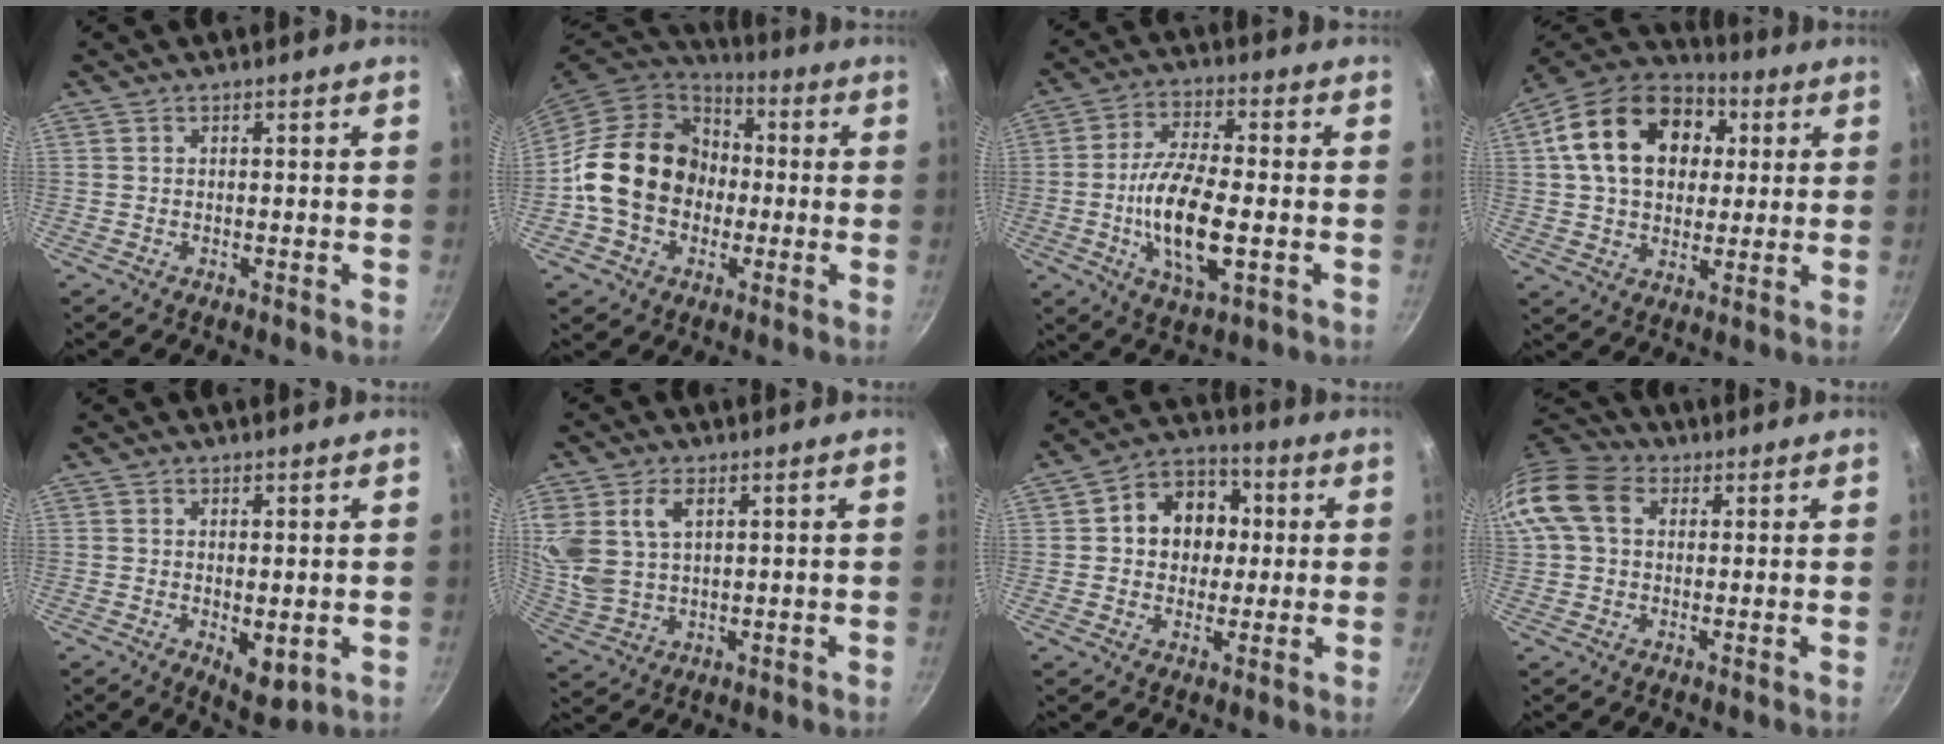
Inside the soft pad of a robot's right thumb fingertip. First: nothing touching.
{"total": 19.4, "force": [-1.2, 15.9, 11.1], "torque": [-0.171, 0.043, -0.026]}
{"total": 14.2, "force": [-2.4, 5.5, 12.8], "torque": [-0.244, 0.011, -0.047]}
{"total": 20.8, "force": [5.1, 15.0, 13.5], "torque": [-0.211, 0.021, 0.074]}
{"total": 5.2, "force": [-0.4, 2.5, 4.5], "torque": [-0.059, -0.015, 0.002]}
{"total": 10.4, "force": [3.7, 6.7, 6.9], "torque": [-0.135, -0.017, 0.081]}
{"total": 12.0, "force": [1.7, 9.9, 6.6], "torque": [-0.055, 0.015, 0.012]}
{"total": 11.6, "force": [2.8, 8.7, 7.2], "torque": [-0.131, 0.021, 0.034]}